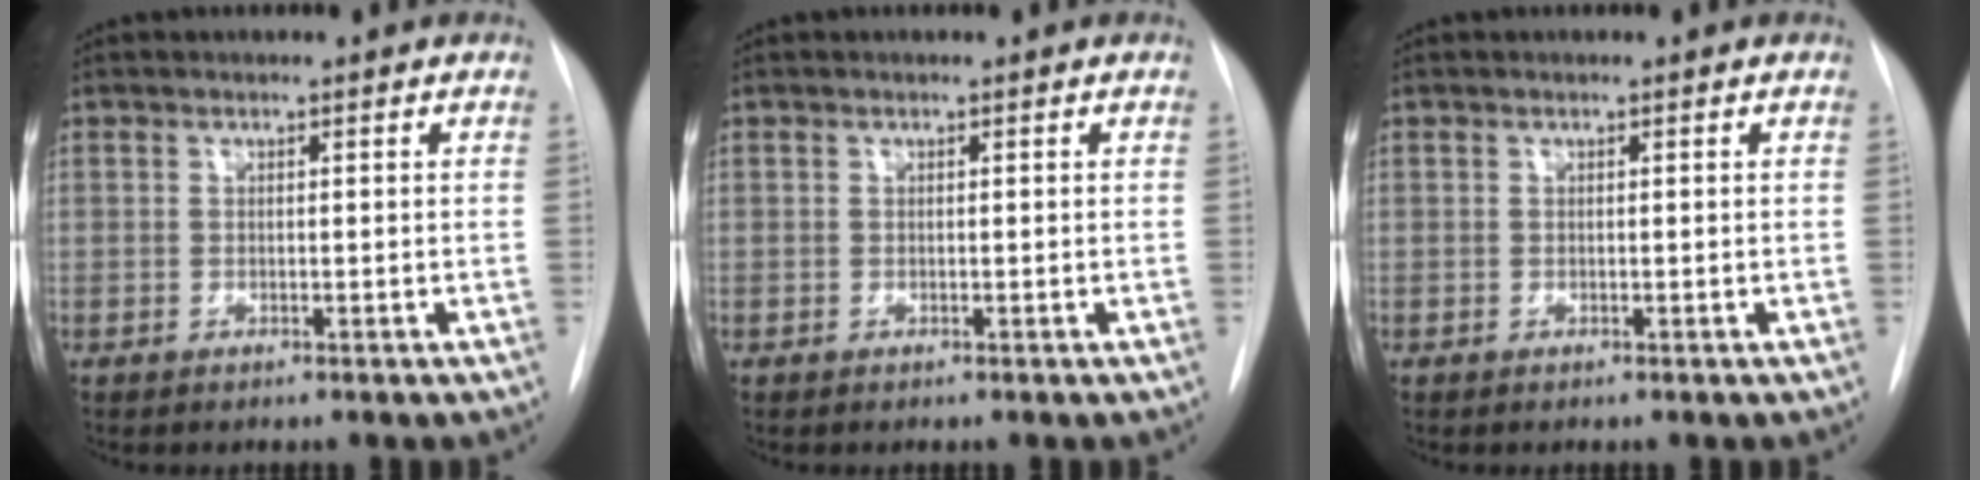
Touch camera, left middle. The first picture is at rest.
{"total": 0.0}
{"total": 0.0}